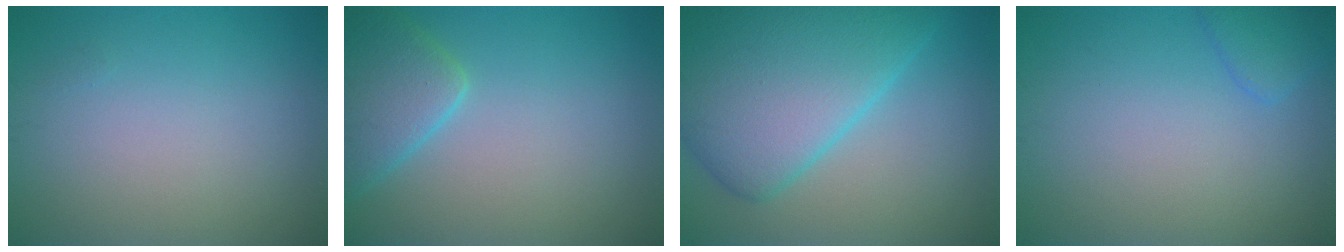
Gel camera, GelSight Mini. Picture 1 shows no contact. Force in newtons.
{"total": 4.5, "press": 4.4, "slide": 0.3}
{"total": 10.9, "press": 10.9, "slide": 0.2}
{"total": 1.9, "press": 1.9, "slide": 0.1}